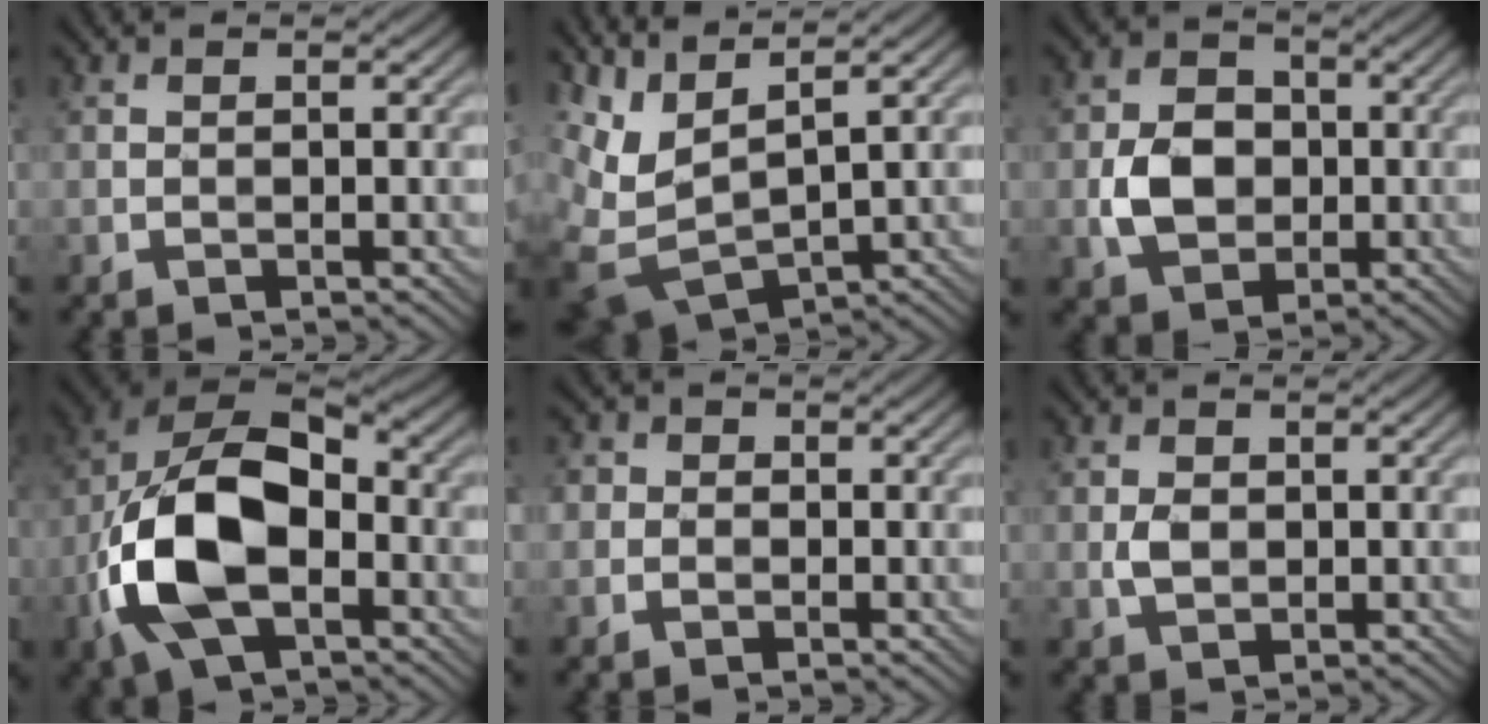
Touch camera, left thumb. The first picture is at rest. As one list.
[{"total": 7.5, "force": [4.4, 2.4, 5.6], "torque": [-0.153, 0.004, 0.093]}, {"total": 6.1, "force": [-0.9, 4.9, 3.5], "torque": [-0.073, -0.004, -0.020]}, {"total": 15.5, "force": [-4.0, 9.1, 11.9], "torque": [-0.265, -0.019, -0.080]}, {"total": 2.4, "force": [0.0, 2.3, 0.6], "torque": [0.004, 0.002, -0.034]}, {"total": 2.2, "force": [0.0, 1.6, 1.4], "torque": [-0.034, -0.002, -0.001]}]